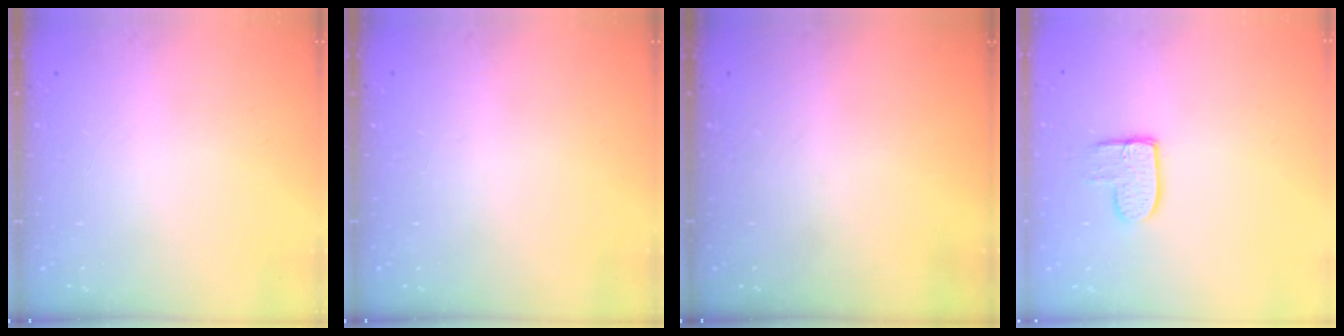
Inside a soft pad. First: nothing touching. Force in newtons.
{"total": 0.0}
{"total": 0.0}
{"total": 8.8, "press": 8.8, "slide": 0.6}